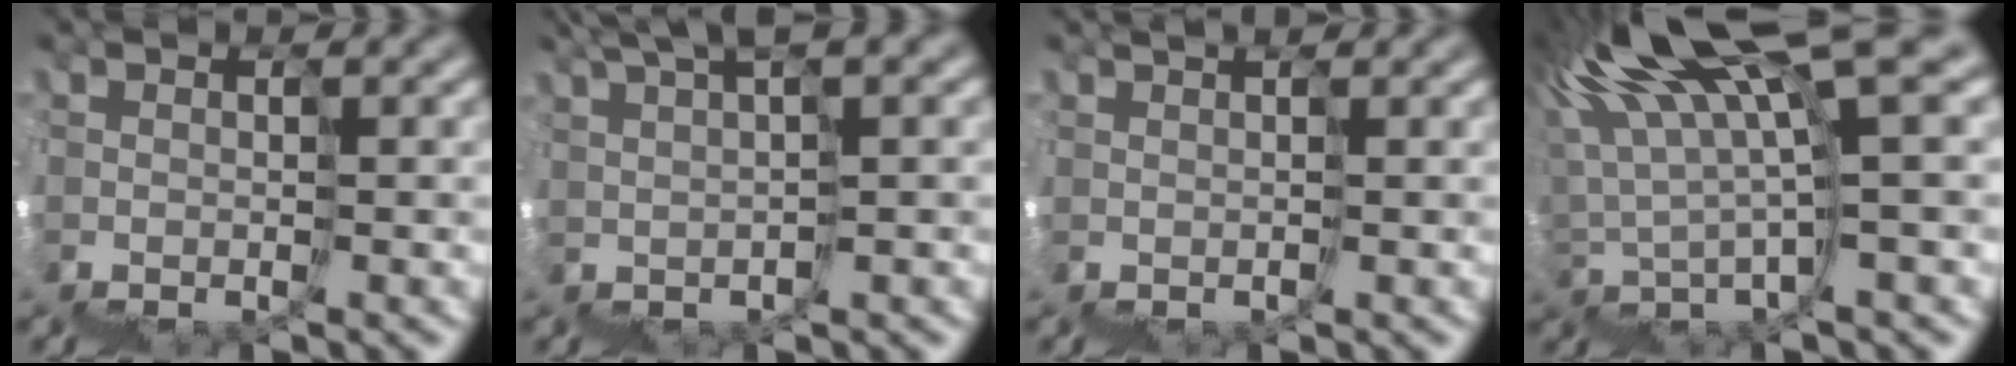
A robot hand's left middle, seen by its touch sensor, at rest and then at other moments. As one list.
[{"total": 4.2, "force": [3.6, 0.1, 2.1], "torque": [-0.050, 0.024, 0.065]}, {"total": 1.3, "force": [1.2, 0.0, 0.5], "torque": [0.005, 0.009, 0.024]}, {"total": 9.4, "force": [5.2, 1.3, 7.8], "torque": [-0.161, 0.021, 0.099]}]